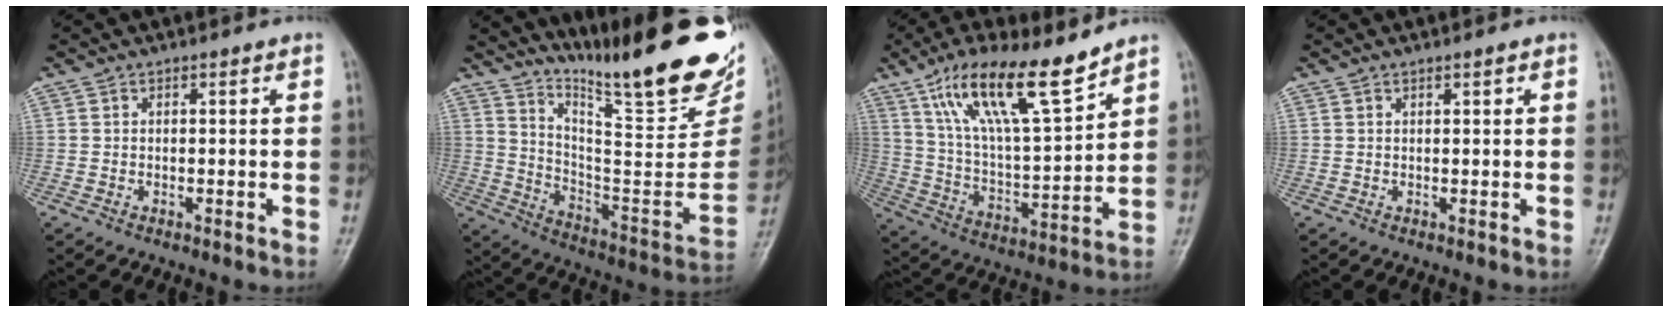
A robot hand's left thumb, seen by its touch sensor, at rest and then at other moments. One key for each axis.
{"total": 26.3, "fx": 20.2, "fy": 3.9, "fz": 16.3, "tx": -0.222, "ty": -0.137, "tz": 0.311}
{"total": 17.9, "fx": 12.1, "fy": 4.2, "fz": 12.5, "tx": -0.204, "ty": -0.055, "tz": 0.228}
{"total": 0.7, "fx": 0.5, "fy": 0.0, "fz": 0.5, "tx": -0.011, "ty": -0.004, "tz": 0.011}